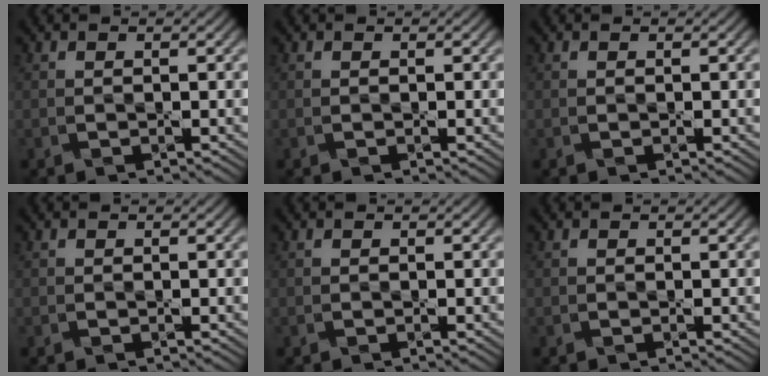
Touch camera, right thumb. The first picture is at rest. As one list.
[{"total": 0.0}, {"total": 0.0}, {"total": 0.0}, {"total": 0.0}, {"total": 0.0}]